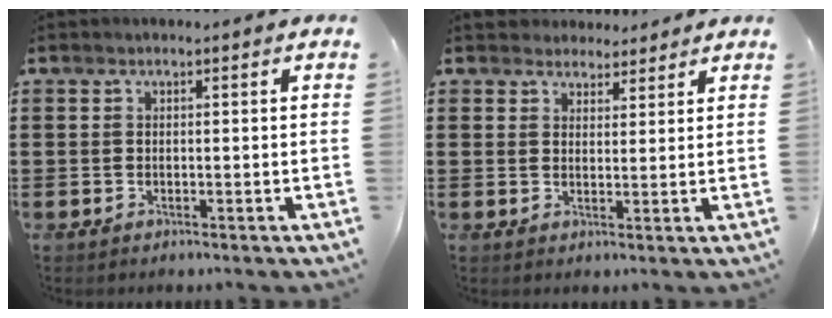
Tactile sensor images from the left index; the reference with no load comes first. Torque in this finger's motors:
{"motor_torque": [1.09, -1.06, -0.21, -0.11]}